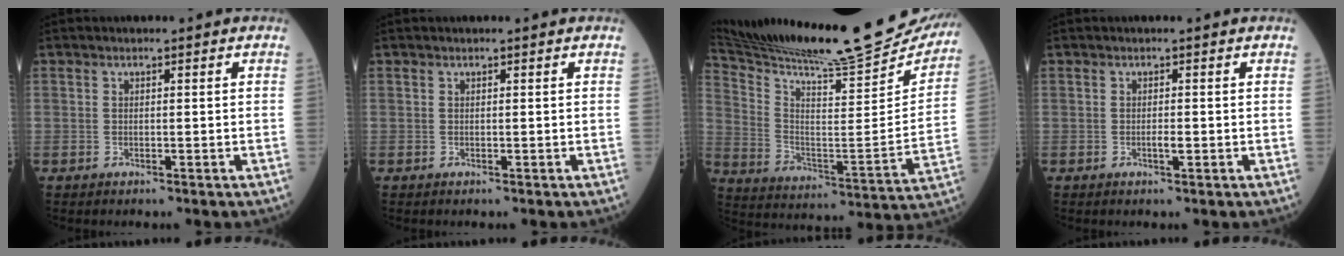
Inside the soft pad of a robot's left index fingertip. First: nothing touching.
{"total": 0.0}
{"total": 28.5, "force": [25.7, 1.7, 12.1], "torque": [-0.217, -0.077, 0.367]}
{"total": 1.0, "force": [-0.3, 0.1, 1.0], "torque": [-0.020, -0.001, -0.004]}